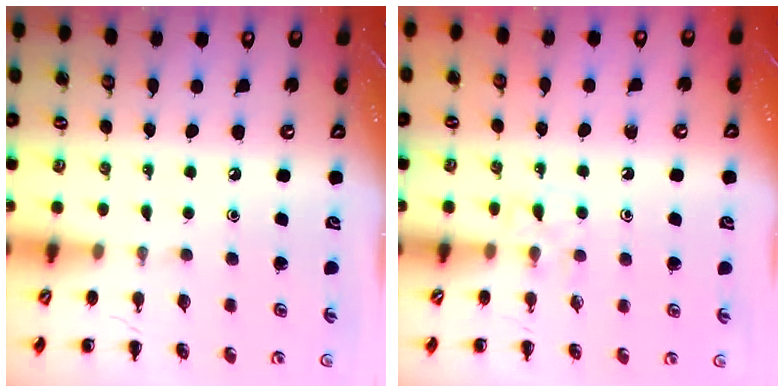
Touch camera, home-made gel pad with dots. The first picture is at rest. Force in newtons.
{"total": 4.8, "press": 4.6, "slide": 1.5}